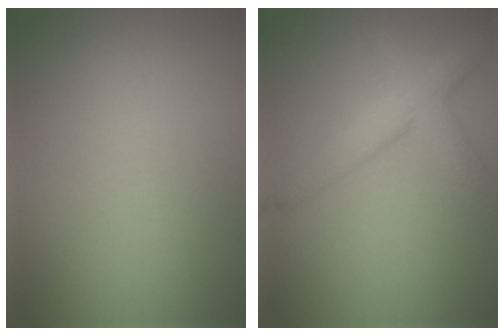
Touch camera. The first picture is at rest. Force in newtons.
{"total": 3.6, "press": 3.6, "slide": 0.1}